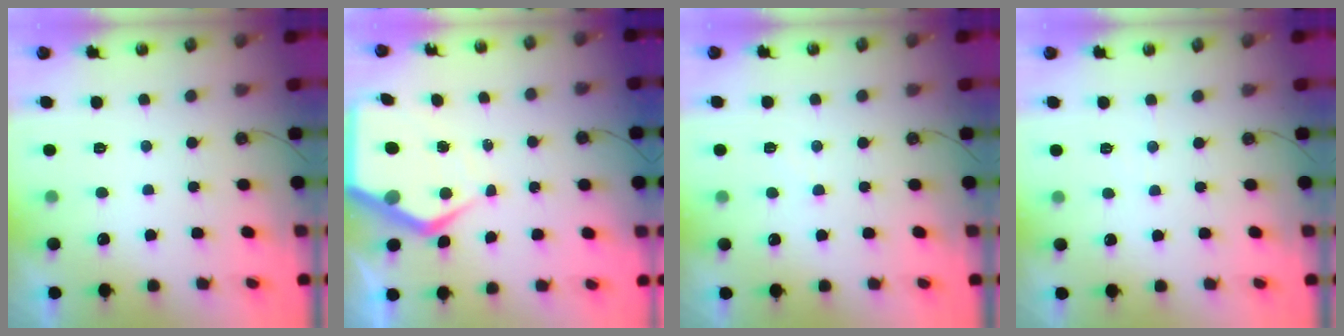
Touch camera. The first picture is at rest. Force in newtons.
{"total": 8.7, "press": 8.7, "slide": 1.0}
{"total": 2.4, "press": 2.4, "slide": 0.4}
{"total": 3.2, "press": 3.1, "slide": 0.5}